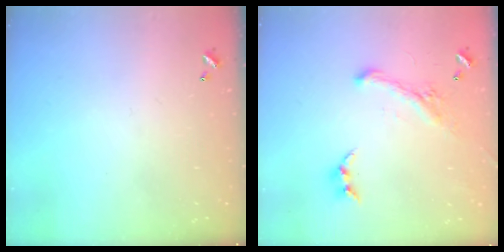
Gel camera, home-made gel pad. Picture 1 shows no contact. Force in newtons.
{"total": 1.9, "press": 1.3, "slide": 1.4}